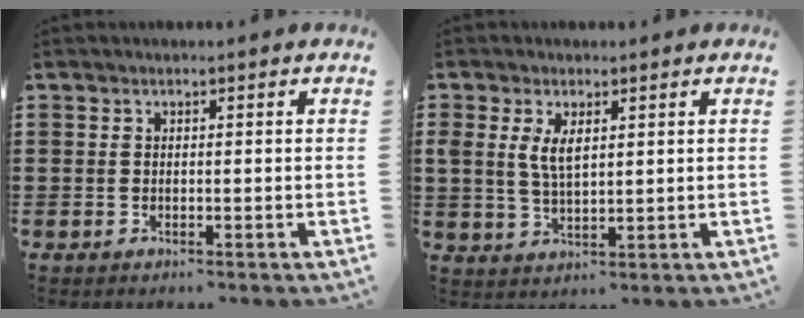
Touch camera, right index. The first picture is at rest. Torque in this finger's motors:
{"motor_torque": [0.37, 0.19, 0.16, 0.14]}